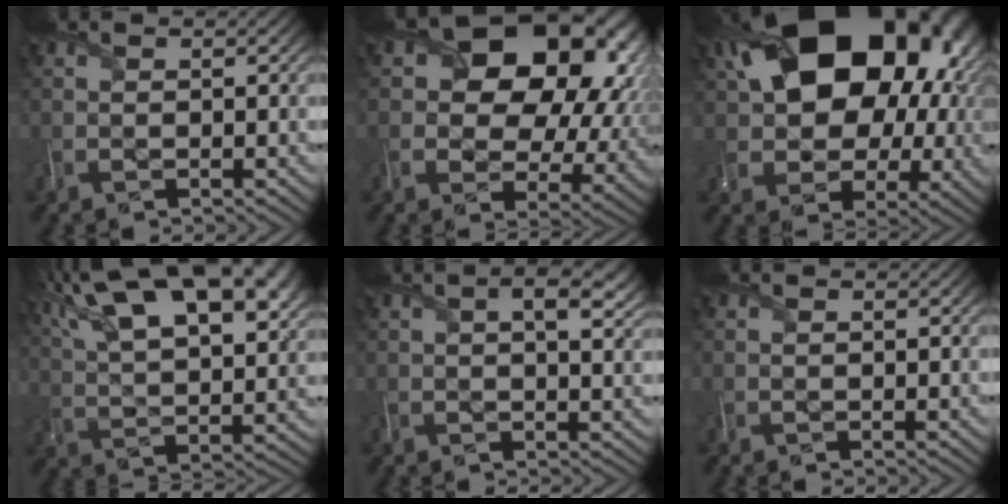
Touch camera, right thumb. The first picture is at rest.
{"total": 17.5, "force": [5.2, 12.6, 11.0], "torque": [-0.160, 0.025, 0.090]}
{"total": 20.8, "force": [5.3, 14.8, 13.6], "torque": [-0.218, 0.012, 0.112]}
{"total": 18.5, "force": [10.5, 7.6, 13.2], "torque": [-0.248, 0.041, 0.160]}
{"total": 5.0, "force": [2.1, 1.7, 4.2], "torque": [-0.071, 0.005, 0.033]}
{"total": 0.0}